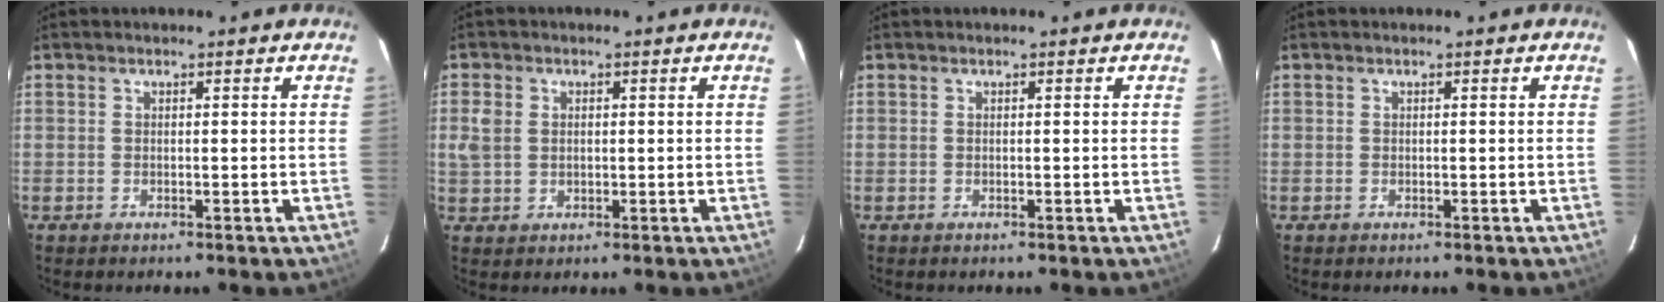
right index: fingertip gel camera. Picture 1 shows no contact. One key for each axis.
{"total": 4.3, "fx": 0.6, "fy": 3.6, "fz": 2.2, "tx": -0.049, "ty": 0.007, "tz": 0.016}
{"total": 0.0}
{"total": 0.0}